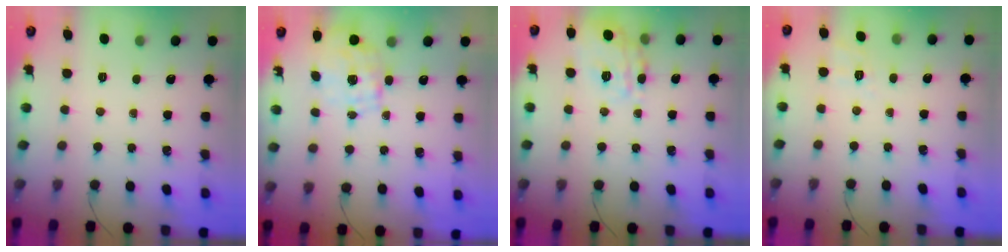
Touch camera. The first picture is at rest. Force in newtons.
{"total": 1.6, "press": 1.5, "slide": 0.6}
{"total": 13.5, "press": 13.4, "slide": 1.0}
{"total": 1.9, "press": 0.7, "slide": 1.7}